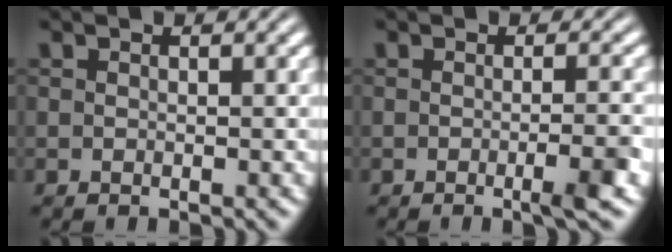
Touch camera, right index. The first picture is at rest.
{"total": 2.5, "force": [-1.0, -0.1, 2.3], "torque": [-0.030, 0.002, -0.020]}